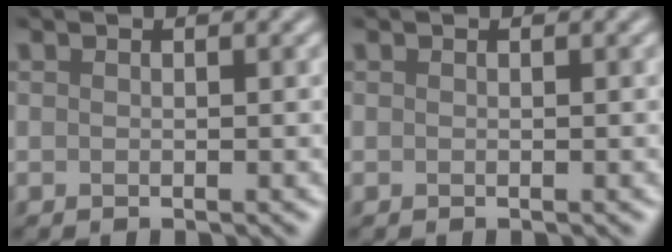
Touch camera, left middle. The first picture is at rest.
{"total": 0.0}